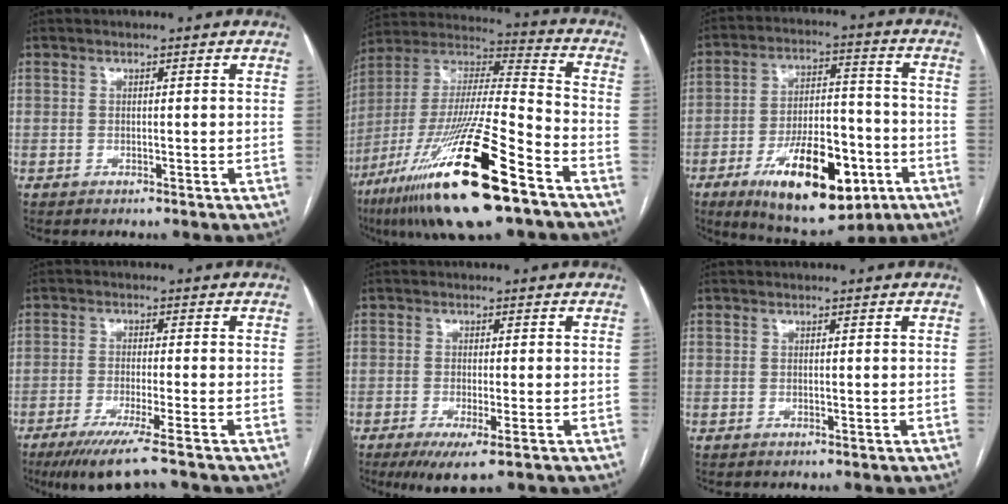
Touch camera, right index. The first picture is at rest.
{"total": 26.0, "force": [-14.4, 3.1, 21.5], "torque": [-0.416, -0.048, -0.260]}
{"total": 18.1, "force": [-8.3, 7.2, 14.4], "torque": [-0.236, 0.005, -0.122]}
{"total": 8.1, "force": [-6.0, -0.8, 5.4], "torque": [-0.086, -0.023, -0.102]}
{"total": 5.2, "force": [-3.0, 0.5, 4.3], "torque": [-0.071, -0.015, -0.048]}
{"total": 0.0}